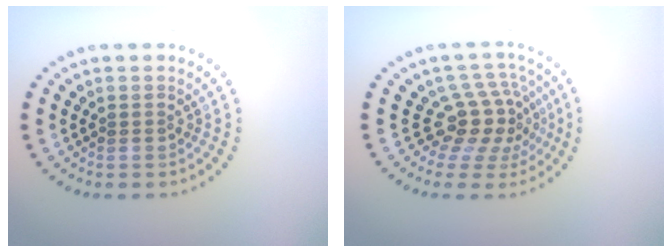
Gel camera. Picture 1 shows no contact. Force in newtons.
{"total": 4.3, "press": 3.0, "slide": 3.0}